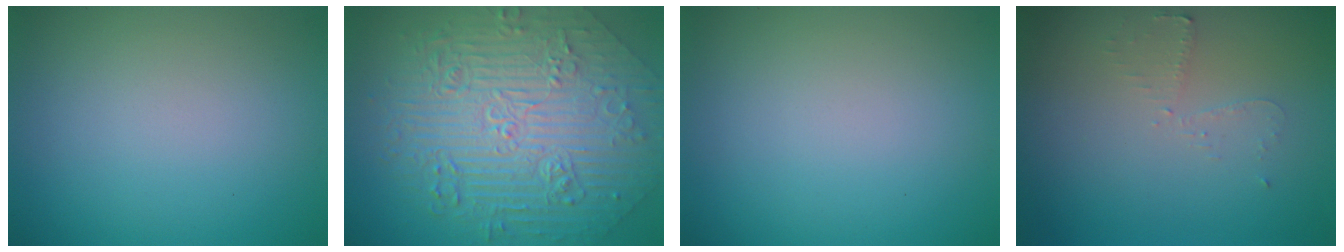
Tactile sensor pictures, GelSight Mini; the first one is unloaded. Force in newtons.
{"total": 11.1, "press": 7.5, "slide": 8.1}
{"total": 0.0}
{"total": 1.6, "press": 1.5, "slide": 0.2}